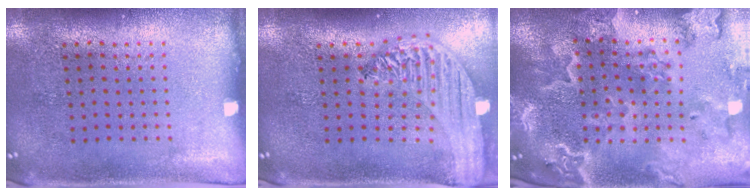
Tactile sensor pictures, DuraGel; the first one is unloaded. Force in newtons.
{"total": 2.5, "press": 2.1, "slide": 1.3}
{"total": 4.0, "press": 3.4, "slide": 2.1}